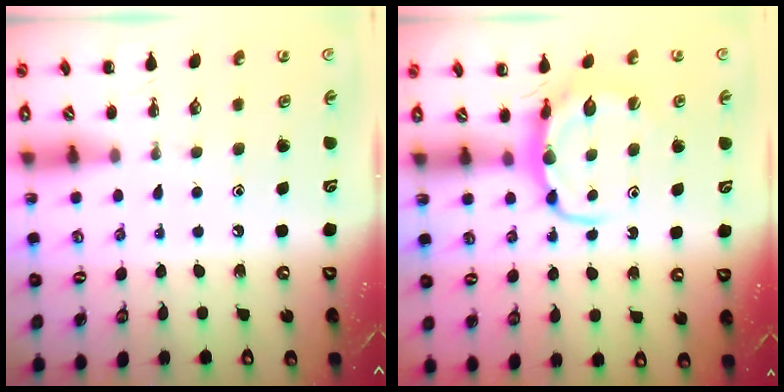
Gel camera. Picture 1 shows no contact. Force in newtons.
{"total": 6.2, "press": 6.0, "slide": 1.2}